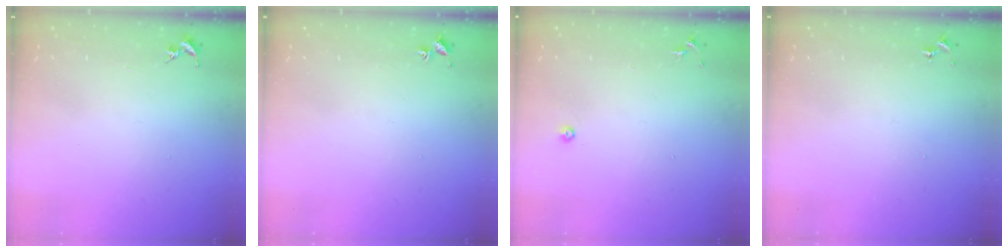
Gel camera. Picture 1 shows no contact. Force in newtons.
{"total": 1.7, "press": 1.7, "slide": 0.2}
{"total": 3.5, "press": 3.4, "slide": 0.7}
{"total": 0.0}